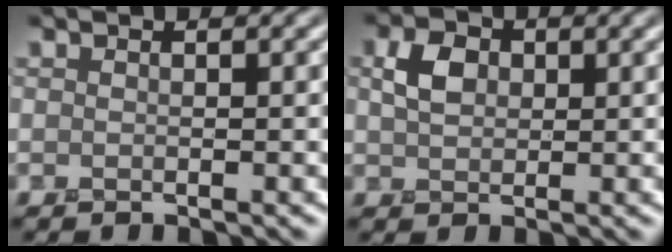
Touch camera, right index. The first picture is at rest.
{"total": 2.8, "force": [0.4, 2.1, 1.7], "torque": [-0.039, 0.005, 0.002]}